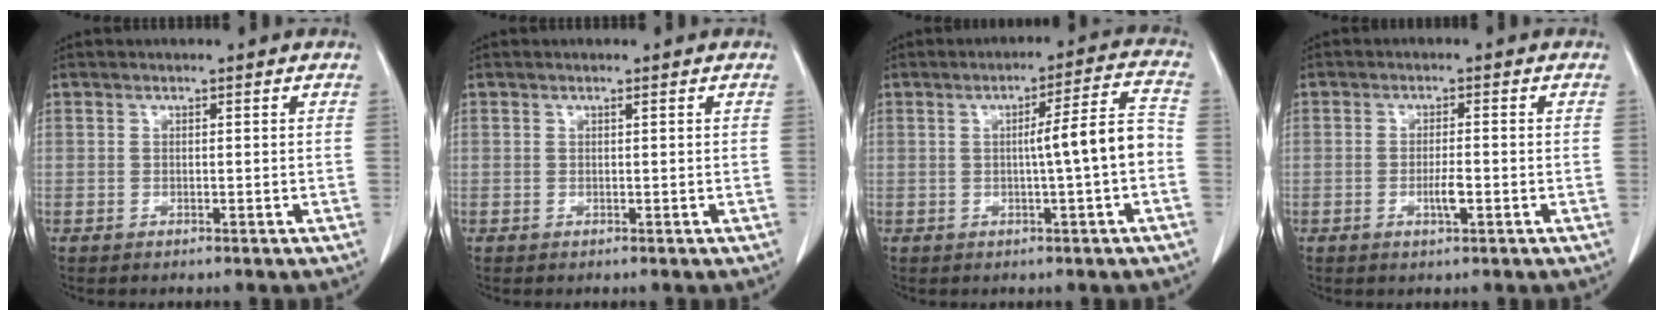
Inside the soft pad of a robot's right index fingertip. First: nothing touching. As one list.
[{"total": 0.0}, {"total": 7.4, "force": [-1.0, -0.4, 7.3], "torque": [-0.105, 0.015, -0.014]}, {"total": 2.7, "force": [-0.9, 0.4, 2.6], "torque": [-0.049, -0.002, -0.015]}]